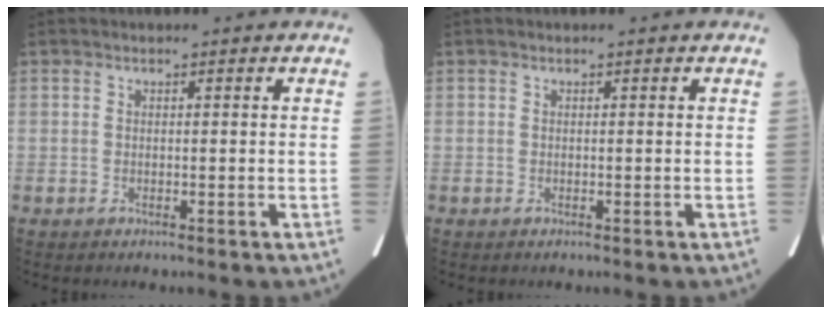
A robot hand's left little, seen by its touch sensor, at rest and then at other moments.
{"total": 0.0}